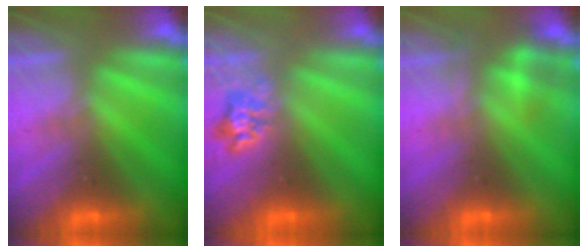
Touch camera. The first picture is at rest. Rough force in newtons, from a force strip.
{"total": 2.3}
{"total": 2.3}